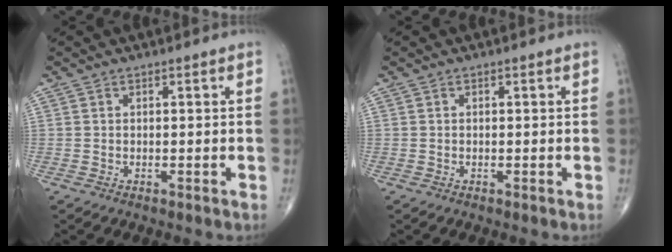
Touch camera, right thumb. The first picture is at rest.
{"total": 0.0}